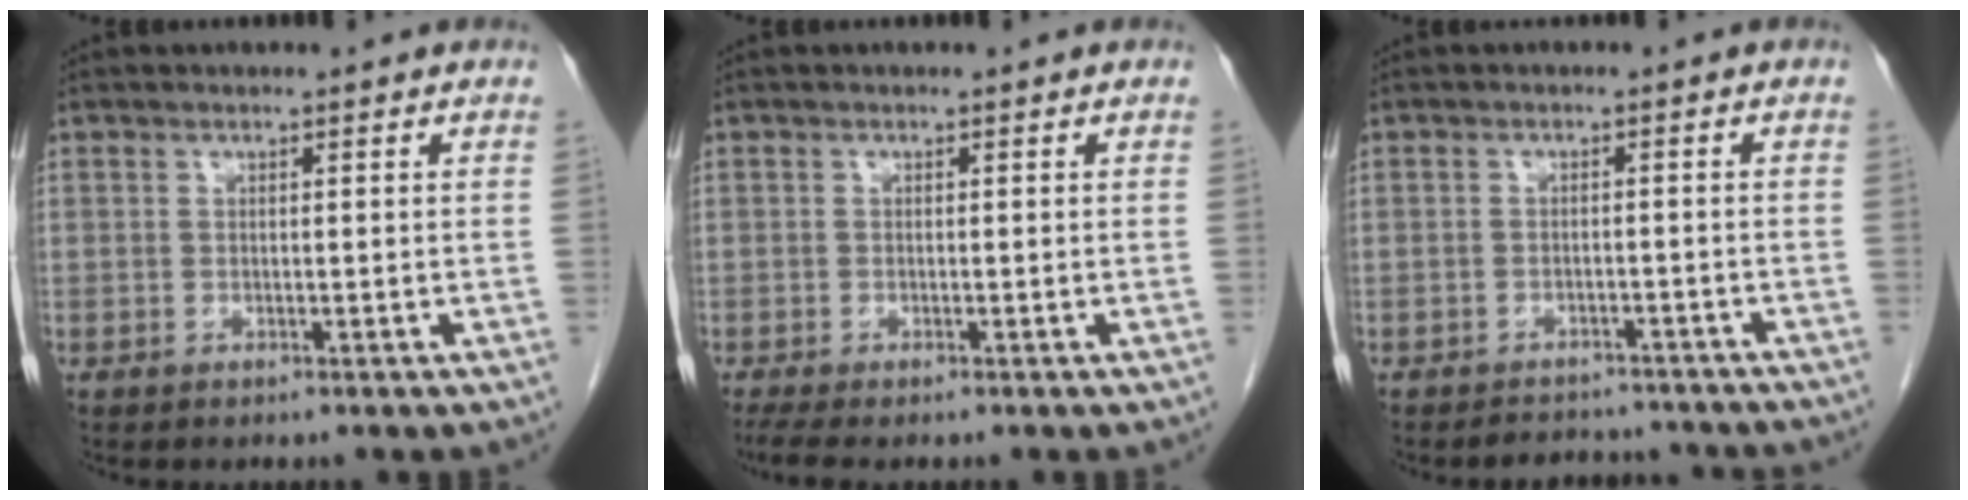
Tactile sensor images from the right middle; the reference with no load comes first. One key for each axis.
{"total": 3.2, "fx": -2.6, "fy": 0.5, "fz": 1.9, "tx": -0.035, "ty": -0.010, "tz": -0.042}
{"total": 7.5, "fx": -7.1, "fy": 2.1, "fz": 1.3, "tx": -0.013, "ty": 0.006, "tz": -0.080}